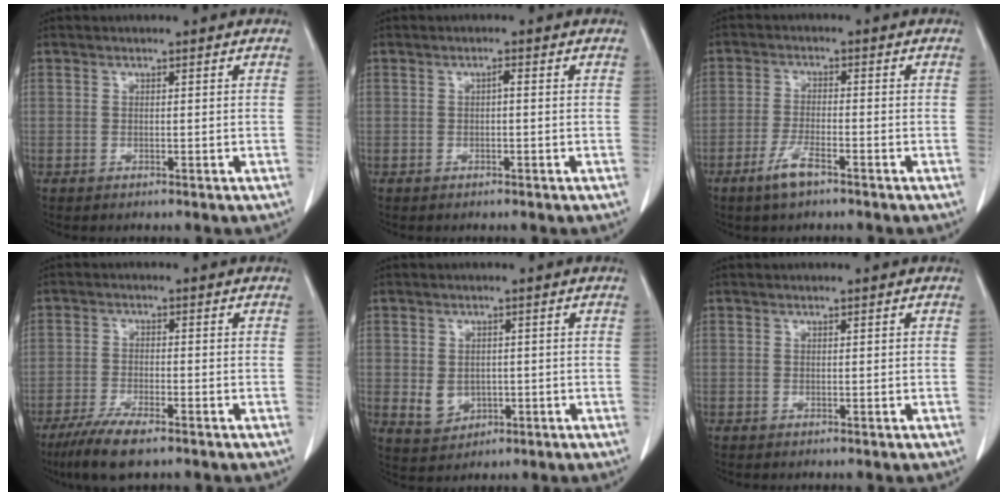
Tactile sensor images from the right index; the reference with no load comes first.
{"total": 0.7, "force": [0.0, 0.1, 0.7], "torque": [-0.011, 0.003, 0.000]}
{"total": 4.5, "force": [-3.0, 0.8, 3.2], "torque": [-0.071, -0.004, -0.057]}
{"total": 6.5, "force": [-4.5, 0.9, 4.6], "torque": [-0.095, -0.015, -0.081]}
{"total": 4.1, "force": [-0.3, 3.6, 2.0], "torque": [-0.038, 0.000, 0.012]}
{"total": 0.0}